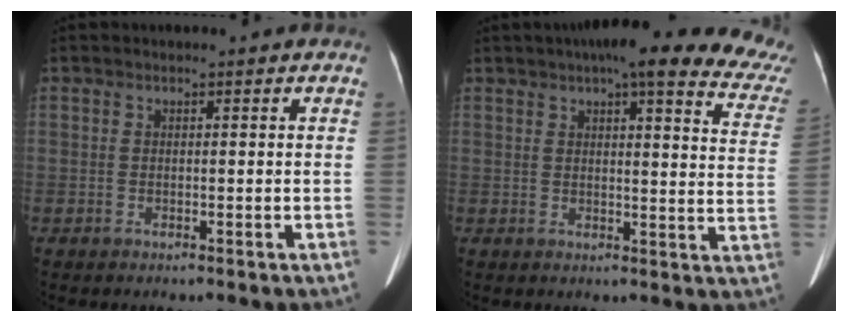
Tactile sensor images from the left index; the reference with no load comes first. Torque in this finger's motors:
{"motor_torque": [0.84, -0.95, 0.11, 0.07]}